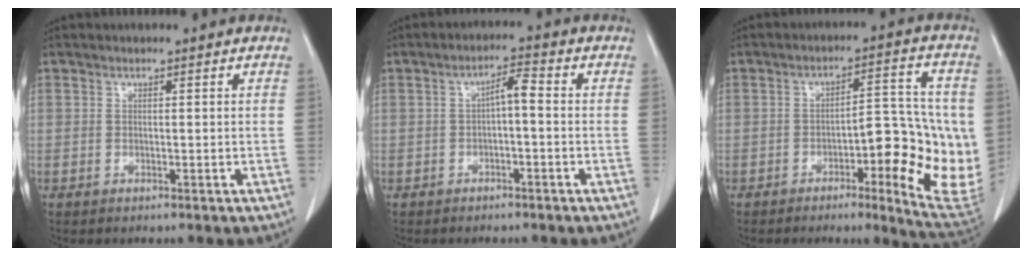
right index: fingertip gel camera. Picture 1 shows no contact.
{"total": 3.2, "force": [-0.3, 0.7, 3.1], "torque": [-0.052, 0.015, -0.005]}
{"total": 13.1, "force": [-2.5, 2.9, 12.5], "torque": [-0.156, 0.010, -0.033]}